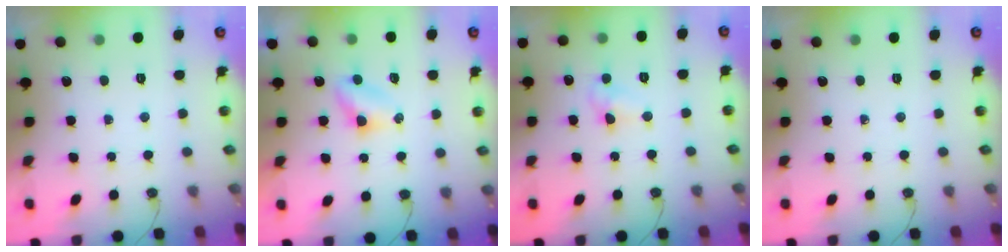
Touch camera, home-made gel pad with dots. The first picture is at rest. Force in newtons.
{"total": 3.9, "press": 3.9, "slide": 0.5}
{"total": 6.2, "press": 6.2, "slide": 0.8}
{"total": 0.0}